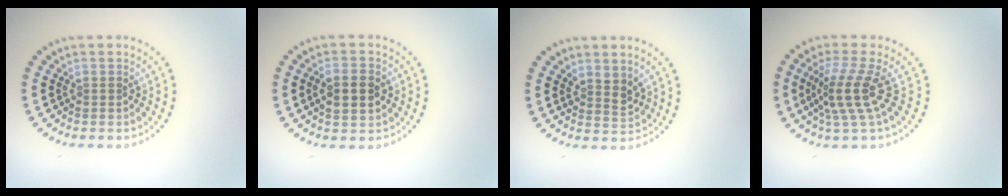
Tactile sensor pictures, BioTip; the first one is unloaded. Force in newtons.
{"total": 3.2, "press": 3.2, "slide": 0.1}
{"total": 1.9, "press": 1.6, "slide": 1.0}
{"total": 3.9, "press": 2.8, "slide": 2.8}